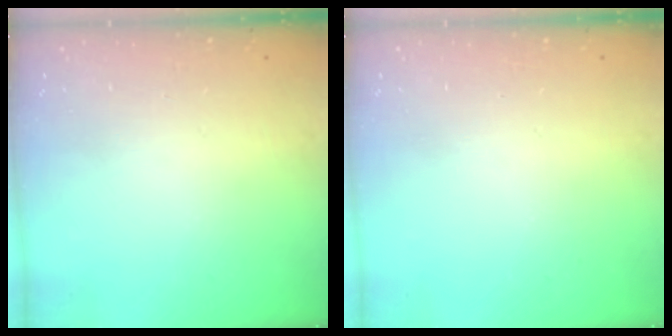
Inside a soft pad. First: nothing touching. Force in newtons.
{"total": 0.0}